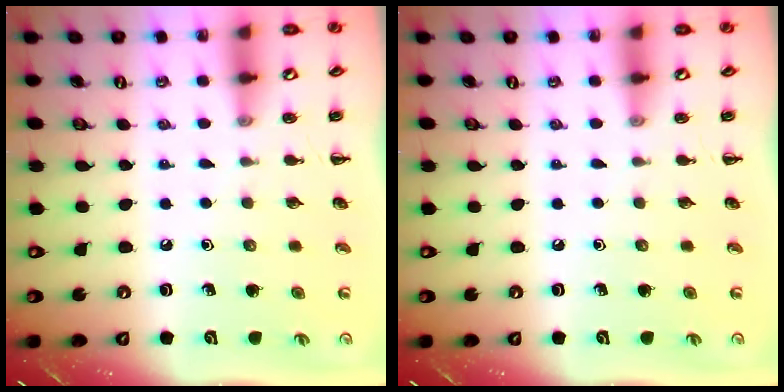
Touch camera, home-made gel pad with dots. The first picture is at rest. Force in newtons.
{"total": 0.0}